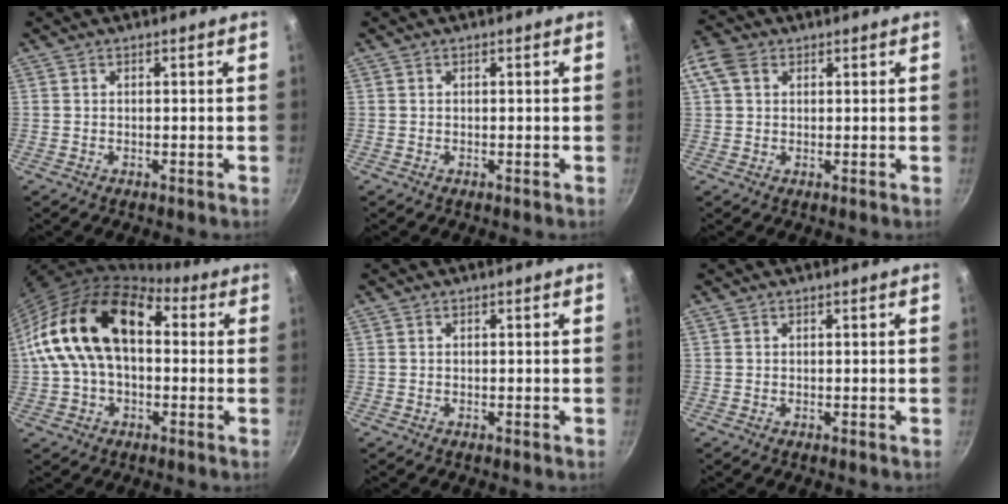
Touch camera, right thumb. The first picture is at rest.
{"total": 0.0}
{"total": 5.4, "force": [2.0, 3.9, 3.2], "torque": [-0.064, 0.011, 0.031]}
{"total": 19.2, "force": [2.1, 12.3, 14.6], "torque": [-0.241, 0.045, 0.023]}
{"total": 0.0}
{"total": 0.0}